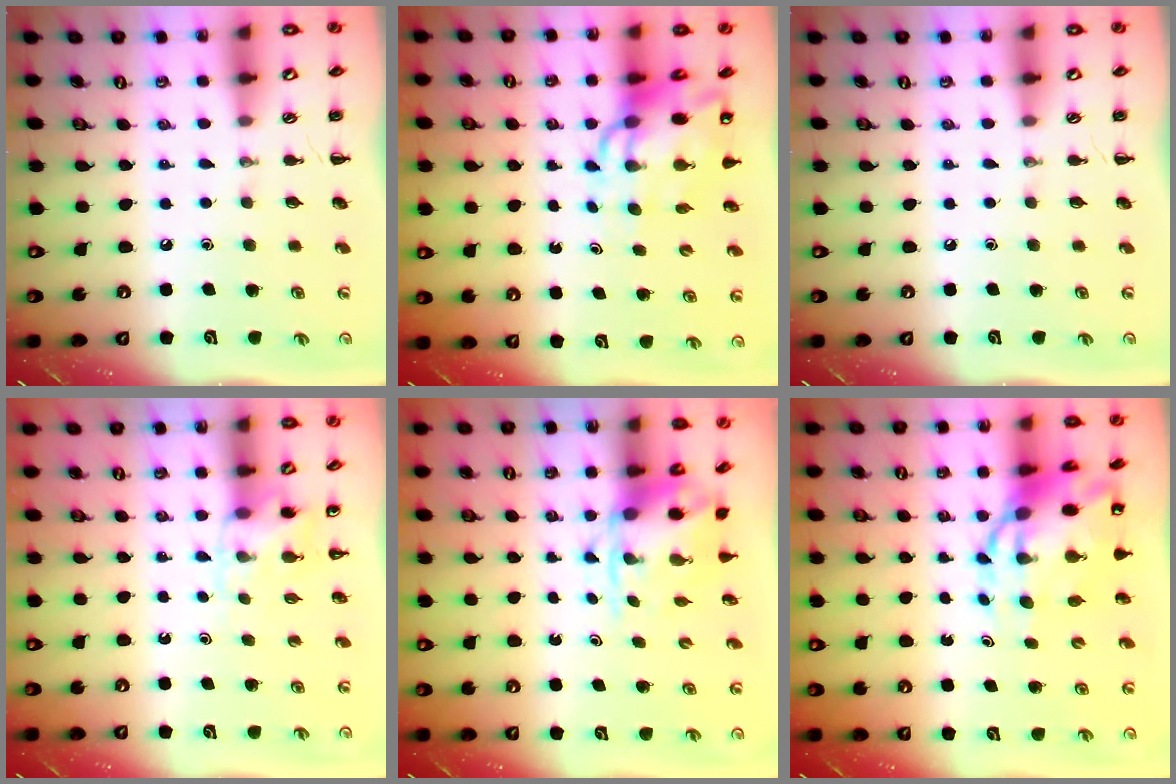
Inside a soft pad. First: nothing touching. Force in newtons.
{"total": 10.9, "press": 10.5, "slide": 3.0}
{"total": 0.0}
{"total": 4.5, "press": 4.3, "slide": 1.4}
{"total": 4.0, "press": 3.9, "slide": 0.9}
{"total": 11.7, "press": 11.3, "slide": 3.0}